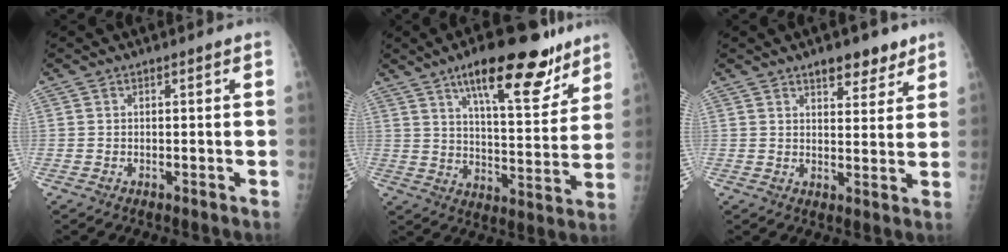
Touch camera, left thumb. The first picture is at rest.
{"total": 19.2, "force": [12.2, 6.2, 13.5], "torque": [-0.161, -0.056, 0.189]}
{"total": 6.6, "force": [4.7, 3.0, 3.6], "torque": [-0.022, -0.025, 0.066]}